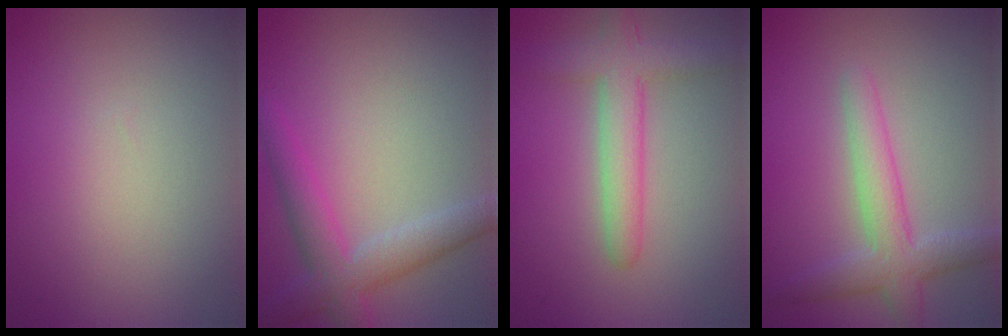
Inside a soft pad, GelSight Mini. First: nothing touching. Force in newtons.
{"total": 4.4, "press": 4.4, "slide": 0.2}
{"total": 4.4, "press": 4.4, "slide": 0.3}
{"total": 4.0, "press": 4.0, "slide": 0.1}